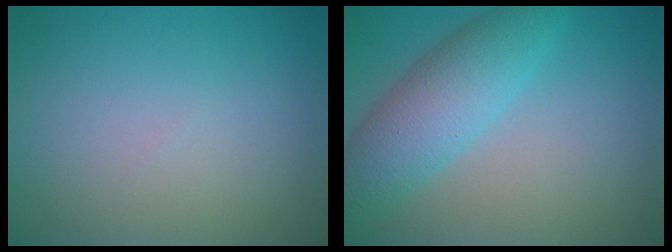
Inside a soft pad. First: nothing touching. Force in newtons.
{"total": 5.8, "press": 5.8, "slide": 0.1}